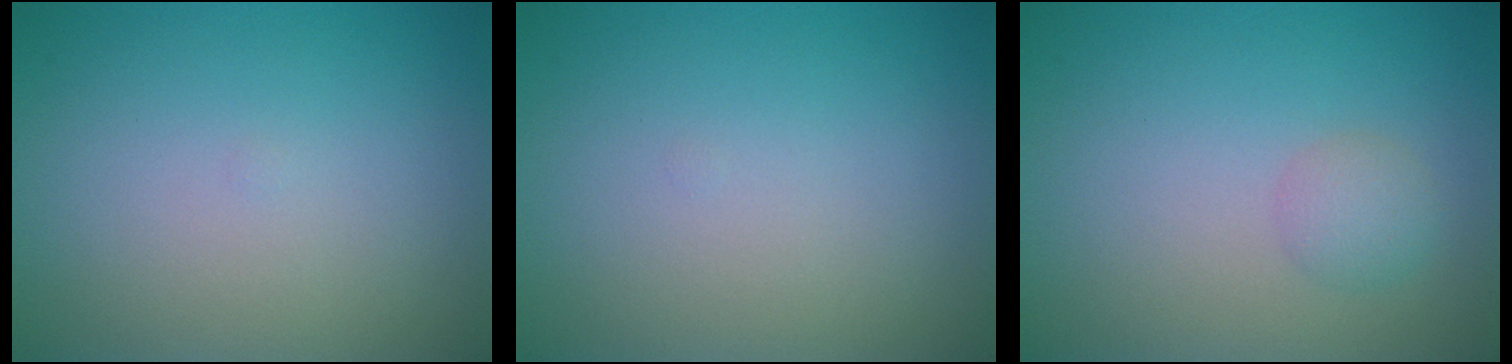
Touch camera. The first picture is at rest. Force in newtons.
{"total": 0.0}
{"total": 1.5, "press": 1.5, "slide": 0.0}